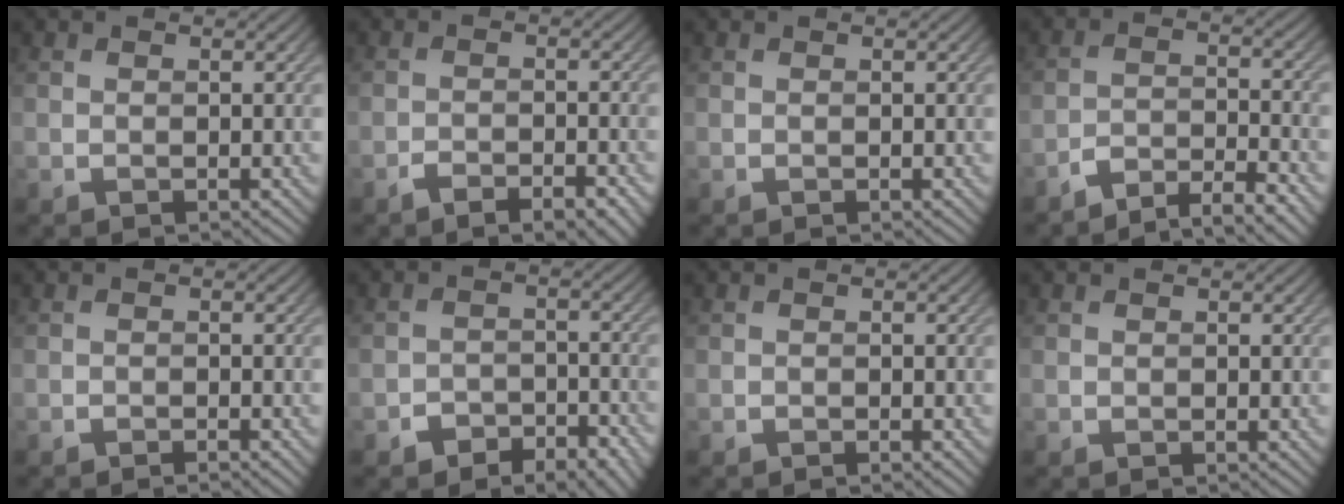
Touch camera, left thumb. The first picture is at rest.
{"total": 4.5, "force": [-3.1, 1.3, 3.0], "torque": [-0.051, 0.001, -0.047]}
{"total": 0.0}
{"total": 5.2, "force": [-4.4, 1.0, 2.6], "torque": [-0.051, 0.001, -0.080]}
{"total": 1.0, "force": [-0.9, 0.0, 0.6], "torque": [-0.006, 0.002, -0.016]}
{"total": 6.7, "force": [-4.2, 3.7, 3.7], "torque": [-0.051, -0.008, -0.069]}
{"total": 0.5, "force": [-0.4, 0.0, 0.3], "torque": [-0.002, 0.000, -0.007]}
{"total": 0.0}